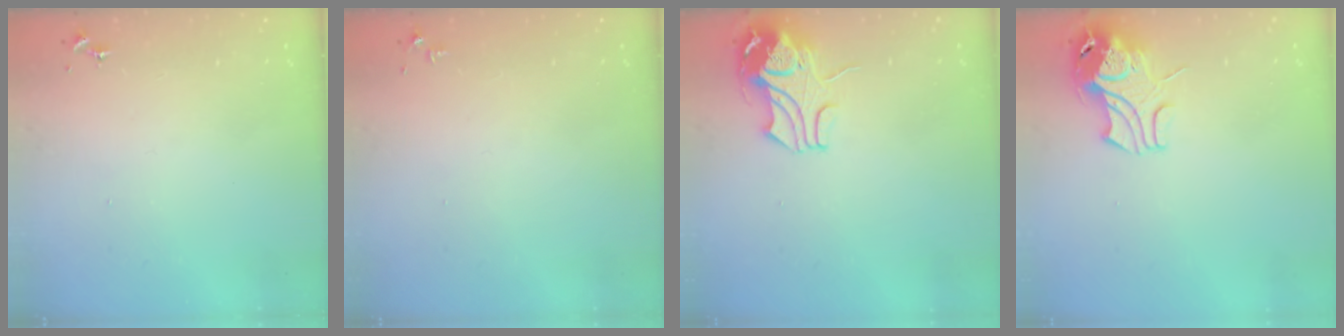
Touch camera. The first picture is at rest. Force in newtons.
{"total": 2.8, "press": 2.8, "slide": 0.4}
{"total": 10.0, "press": 9.9, "slide": 1.5}
{"total": 9.7, "press": 9.6, "slide": 1.4}